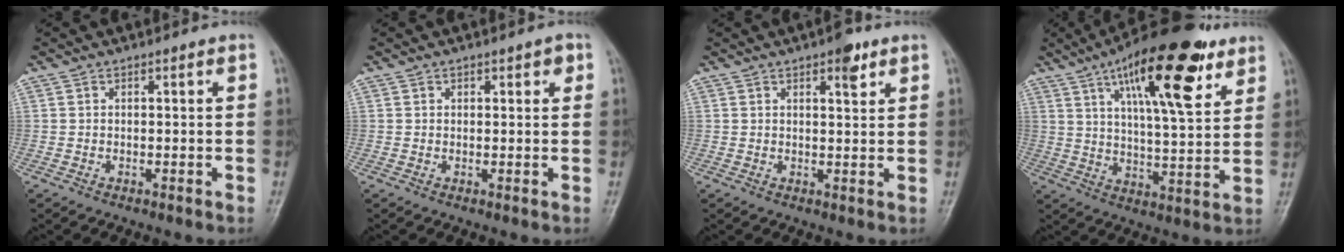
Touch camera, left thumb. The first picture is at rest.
{"total": 1.8, "force": [0.9, 1.1, 1.1], "torque": [-0.001, -0.002, 0.011]}
{"total": 3.9, "force": [2.3, 1.4, 2.8], "torque": [-0.029, -0.010, 0.030]}
{"total": 20.9, "force": [11.0, 6.6, 16.6], "torque": [-0.235, -0.033, 0.170]}